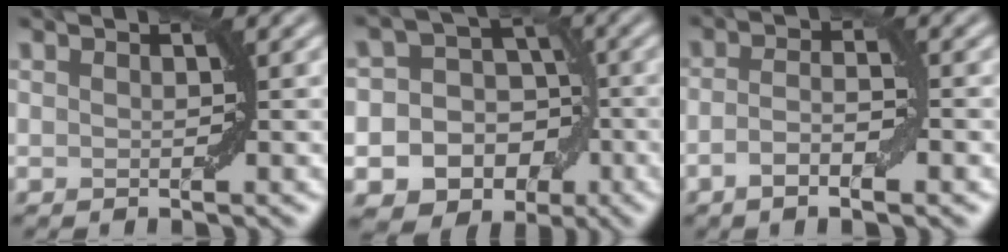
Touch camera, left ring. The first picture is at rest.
{"total": 13.8, "force": [-4.8, 12.3, 4.1], "torque": [-0.074, -0.010, -0.087]}
{"total": 3.1, "force": [-1.2, 0.8, 2.7], "torque": [-0.050, 0.001, -0.025]}